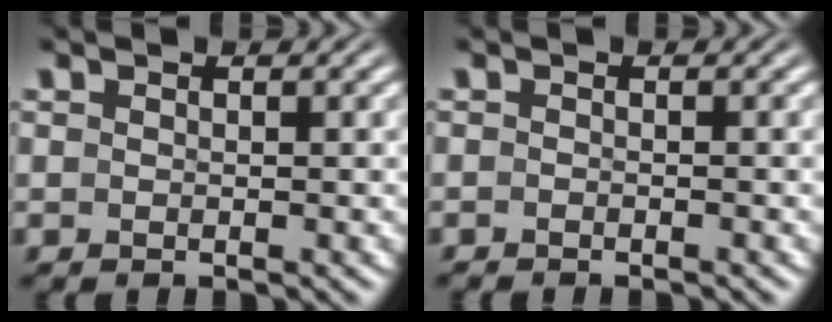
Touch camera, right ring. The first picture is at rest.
{"total": 0.8, "force": [-0.8, -0.2, 0.0], "torque": [-0.002, -0.005, -0.012]}